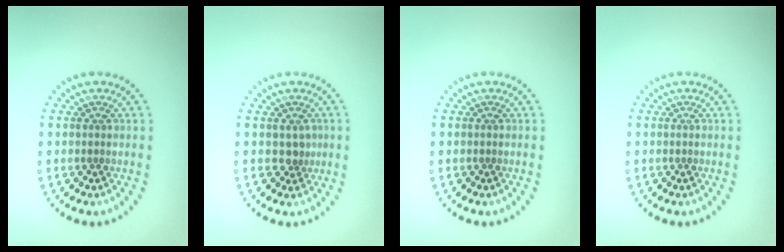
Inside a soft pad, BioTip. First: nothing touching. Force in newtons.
{"total": 1.4, "press": 1.1, "slide": 0.8}
{"total": 0.0}
{"total": 0.0}